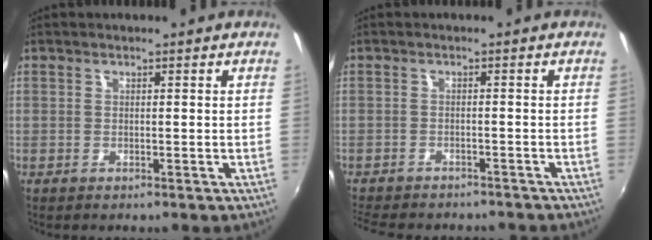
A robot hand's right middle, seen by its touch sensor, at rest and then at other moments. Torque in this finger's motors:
{"motor_torque": [1.03, -1.11, 0.46, 0.11]}